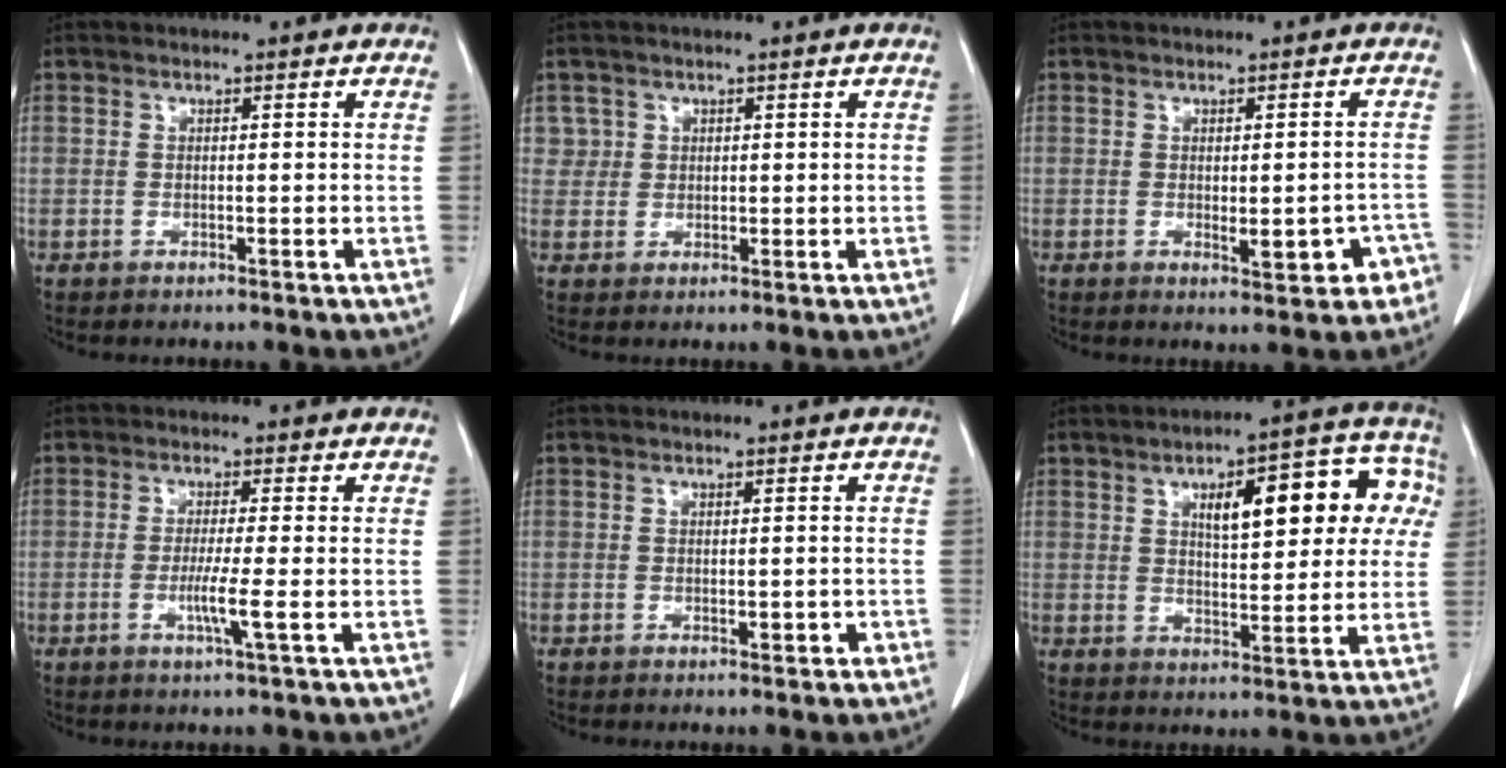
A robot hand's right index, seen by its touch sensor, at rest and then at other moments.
{"total": 2.4, "force": [1.1, 2.1, -0.3], "torque": [0.021, 0.002, 0.013]}
{"total": 5.2, "force": [-2.1, 2.0, 4.4], "torque": [-0.039, 0.008, -0.019]}
{"total": 4.0, "force": [-1.1, -0.8, 3.8], "torque": [-0.074, -0.010, -0.022]}
{"total": 1.2, "force": [-0.5, 0.5, 1.0], "torque": [-0.012, 0.000, -0.004]}
{"total": 14.6, "force": [4.4, 5.1, 13.0], "torque": [-0.163, 0.041, 0.056]}